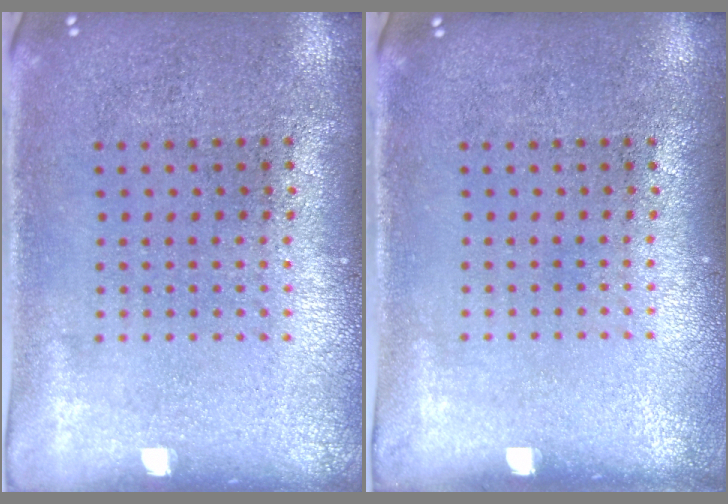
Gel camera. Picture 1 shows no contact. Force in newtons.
{"total": 0.0}